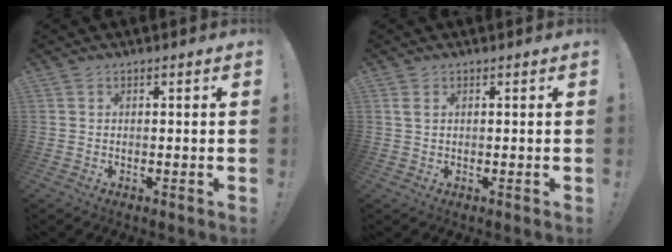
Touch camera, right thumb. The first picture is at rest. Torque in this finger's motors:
{"motor_torque": [-0.01, -0.02, 0.01, 0.13, 0.08]}